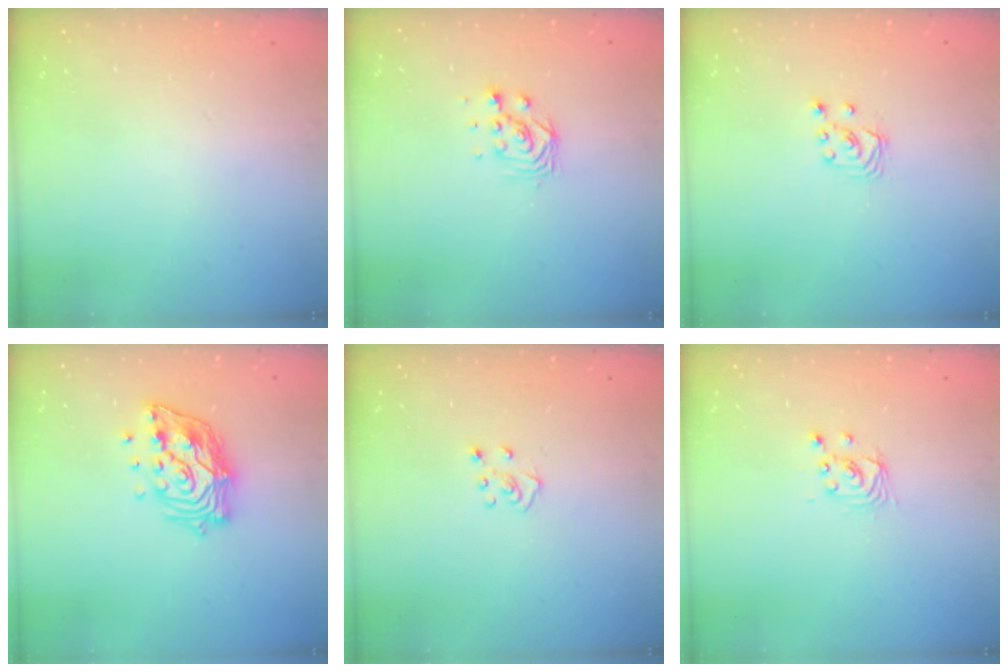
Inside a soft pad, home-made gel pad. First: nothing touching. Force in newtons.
{"total": 4.2, "press": 4.2, "slide": 0.3}
{"total": 3.0, "press": 3.0, "slide": 0.3}
{"total": 14.3, "press": 14.1, "slide": 2.0}
{"total": 4.6, "press": 4.6, "slide": 0.5}
{"total": 2.9, "press": 2.9, "slide": 0.1}